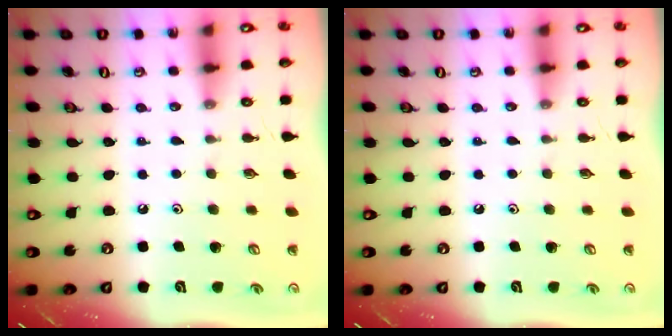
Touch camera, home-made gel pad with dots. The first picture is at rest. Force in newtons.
{"total": 0.0}